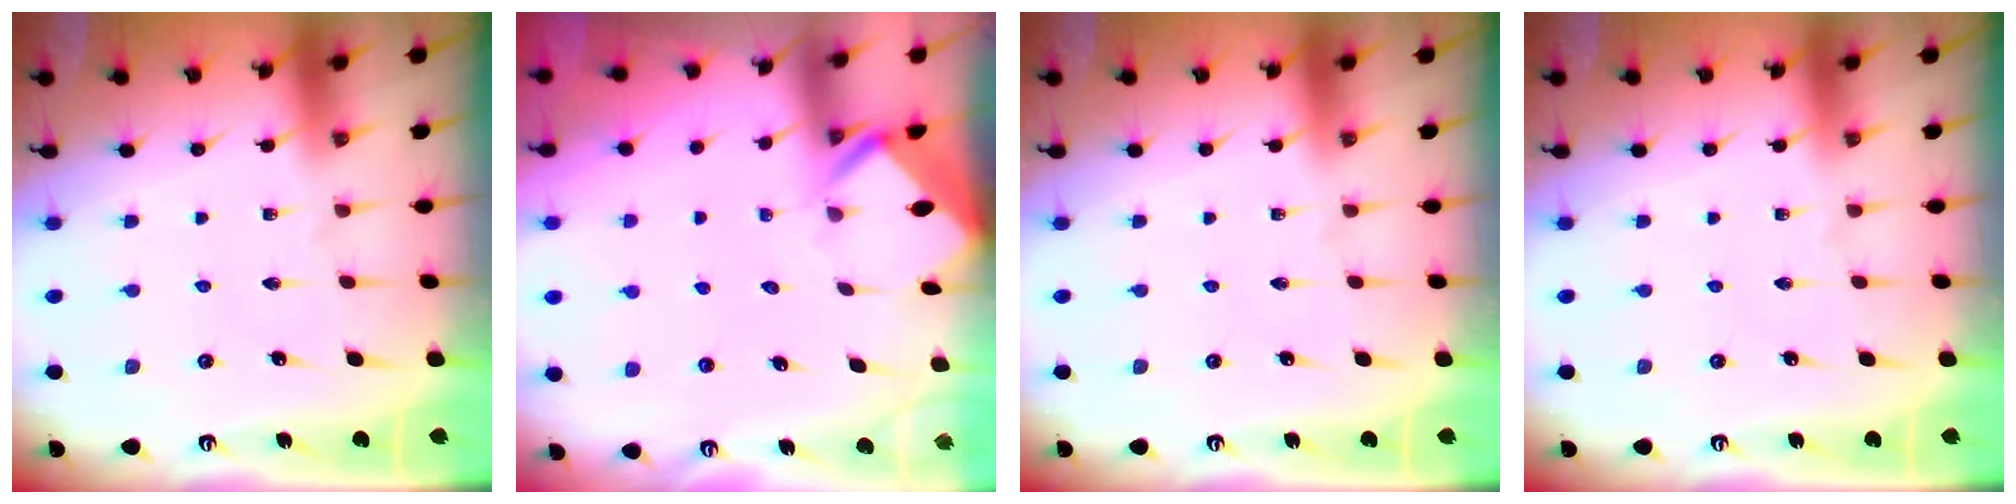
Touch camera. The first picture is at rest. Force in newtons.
{"total": 2.8, "press": 2.8, "slide": 0.1}
{"total": 0.0}
{"total": 0.0}